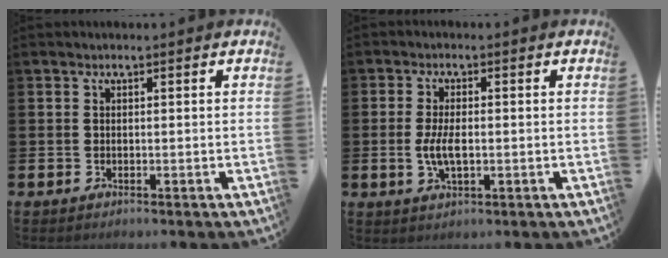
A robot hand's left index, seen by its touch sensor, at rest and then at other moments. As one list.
[{"total": 4.1, "force": [-0.3, 1.8, 3.7], "torque": [-0.070, -0.001, -0.009]}]